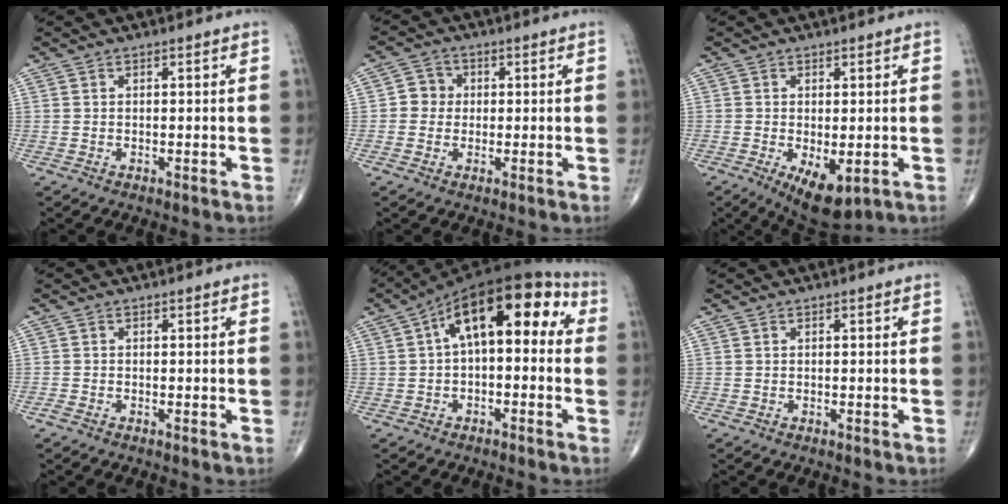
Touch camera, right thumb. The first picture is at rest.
{"total": 3.8, "force": [0.1, 3.6, 1.2], "torque": [0.005, 0.009, -0.007]}
{"total": 7.7, "force": [-2.5, 3.5, 6.4], "torque": [-0.096, -0.013, -0.028]}
{"total": 0.9, "force": [-0.5, 0.2, 0.6], "torque": [-0.017, -0.003, -0.015]}
{"total": 15.9, "force": [2.8, 7.9, 13.5], "torque": [-0.176, 0.050, 0.028]}
{"total": 0.0}